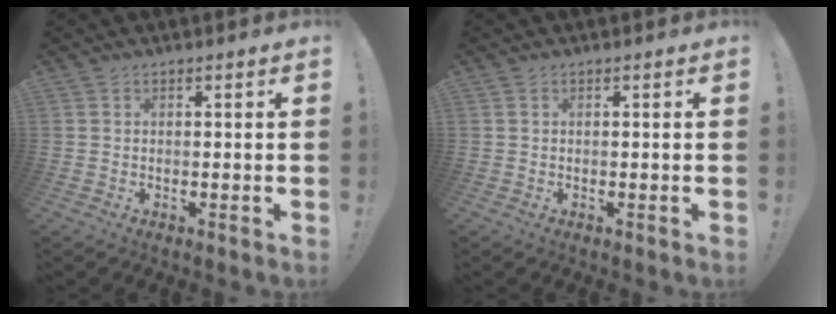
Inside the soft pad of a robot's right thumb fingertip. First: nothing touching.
{"total": 0.0}